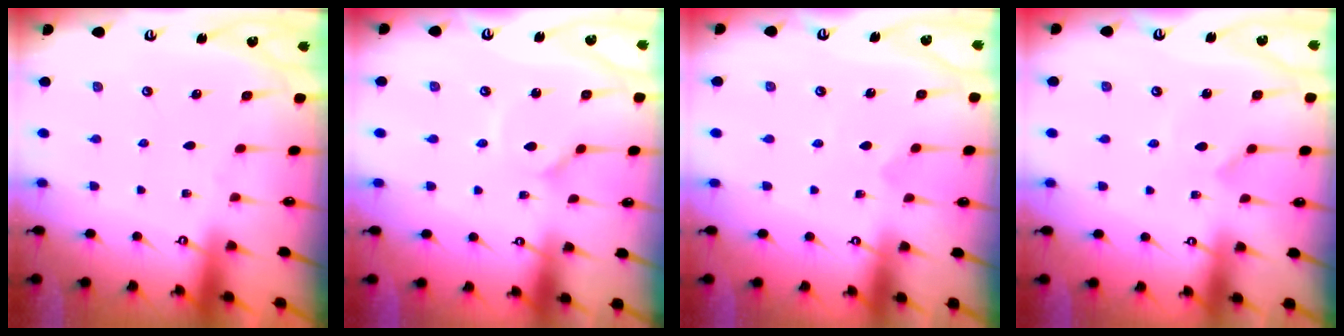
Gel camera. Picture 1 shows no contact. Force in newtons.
{"total": 1.9, "press": 1.9, "slide": 0.0}
{"total": 2.2, "press": 2.2, "slide": 0.4}
{"total": 2.8, "press": 2.8, "slide": 0.2}